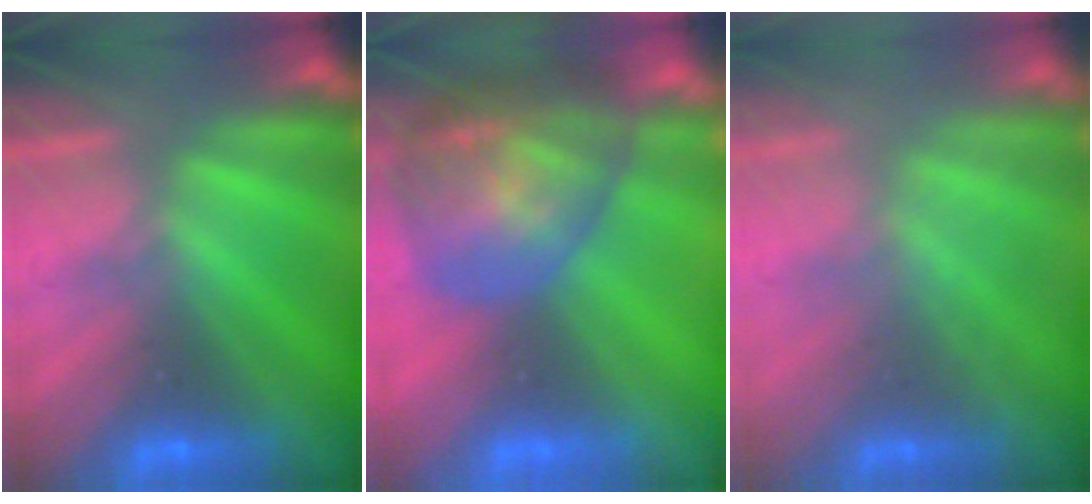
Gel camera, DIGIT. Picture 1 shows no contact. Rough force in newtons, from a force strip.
{"total": 7.5}
{"total": 2.2}